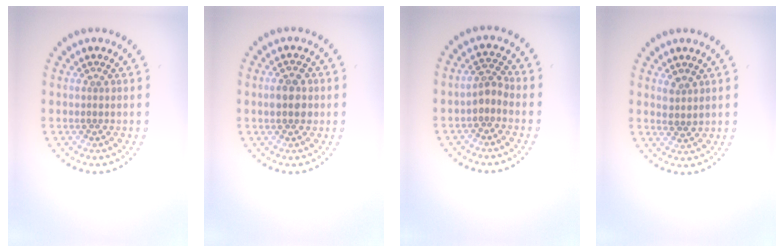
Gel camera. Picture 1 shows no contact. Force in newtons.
{"total": 2.7, "press": 2.7, "slide": 0.1}
{"total": 1.9, "press": 1.6, "slide": 0.9}
{"total": 1.5, "press": 1.3, "slide": 0.7}